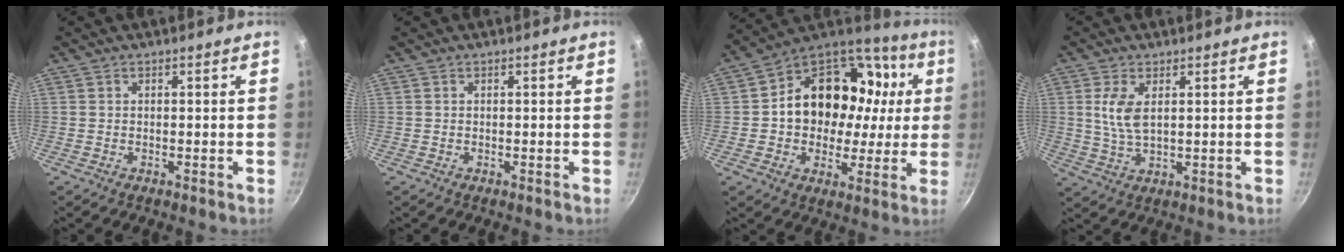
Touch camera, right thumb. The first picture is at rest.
{"total": 0.0}
{"total": 23.0, "force": [2.9, 17.9, 14.2], "torque": [-0.197, 0.037, 0.046]}
{"total": 5.9, "force": [1.6, 2.8, 5.0], "torque": [-0.100, -0.009, 0.034]}